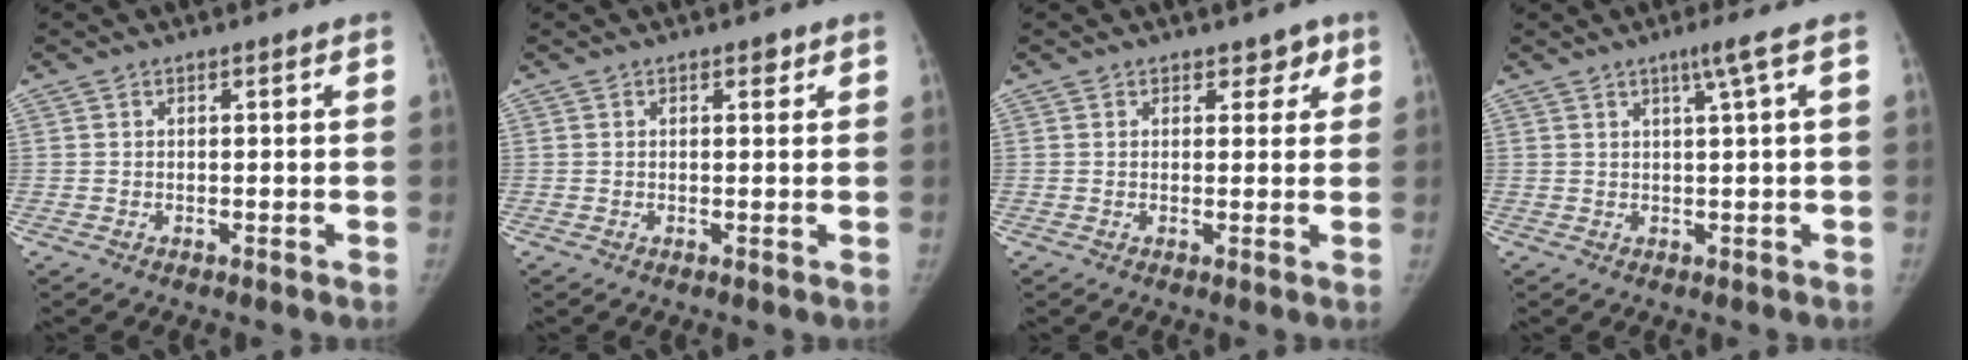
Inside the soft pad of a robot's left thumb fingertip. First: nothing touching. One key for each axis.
{"total": 1.0, "fx": 0.6, "fy": 0.6, "fz": 0.6, "tx": -0.001, "ty": -0.003, "tz": 0.007}
{"total": 2.8, "fx": 1.7, "fy": 1.9, "fz": 1.0, "tx": 0.017, "ty": -0.007, "tz": 0.018}
{"total": 3.0, "fx": 1.3, "fy": -0.8, "fz": 2.6, "tx": -0.051, "ty": -0.003, "tz": 0.028}